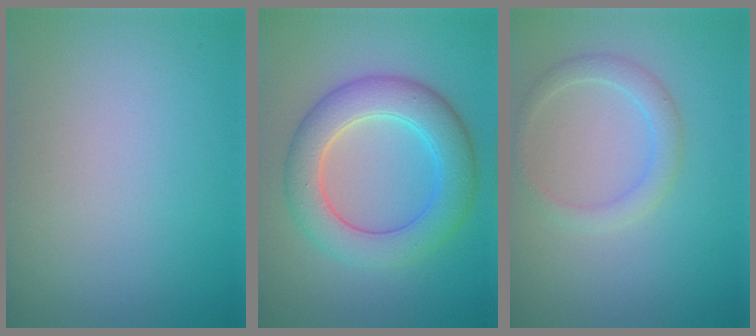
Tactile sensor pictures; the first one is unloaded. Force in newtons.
{"total": 6.7, "press": 6.7, "slide": 0.4}
{"total": 2.1, "press": 2.1, "slide": 0.1}